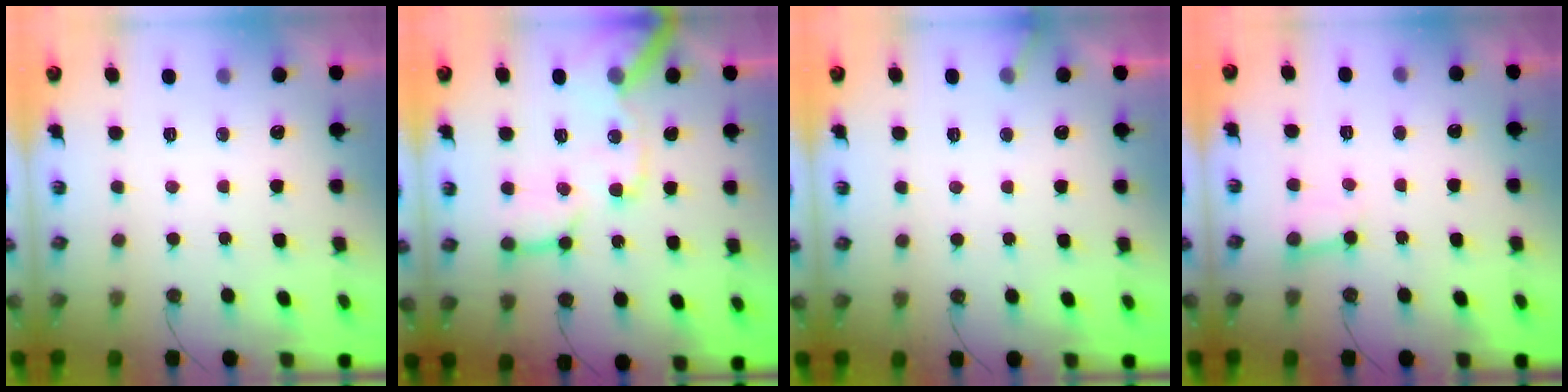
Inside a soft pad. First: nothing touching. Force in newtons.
{"total": 18.3, "press": 18.1, "slide": 2.3}
{"total": 4.9, "press": 4.8, "slide": 0.4}
{"total": 5.1, "press": 5.1, "slide": 0.5}